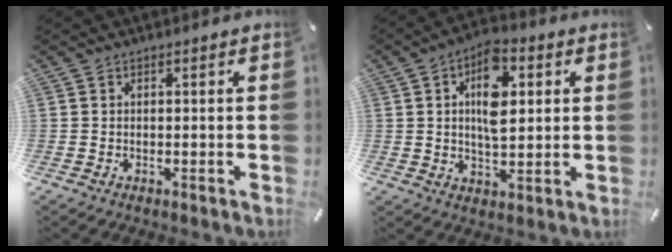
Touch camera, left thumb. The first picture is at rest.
{"total": 11.3, "force": [2.9, 6.5, 8.8], "torque": [-0.139, 0.002, 0.047]}